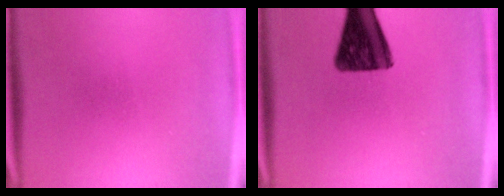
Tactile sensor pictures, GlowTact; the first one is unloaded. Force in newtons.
{"total": 13.0}